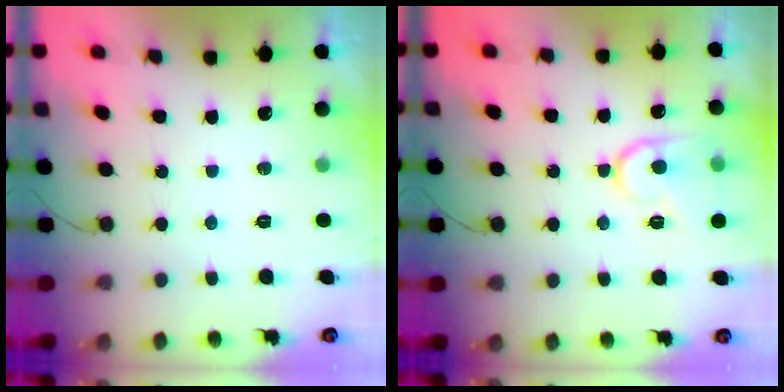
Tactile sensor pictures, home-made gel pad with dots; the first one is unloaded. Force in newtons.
{"total": 12.1, "press": 12.1, "slide": 1.2}